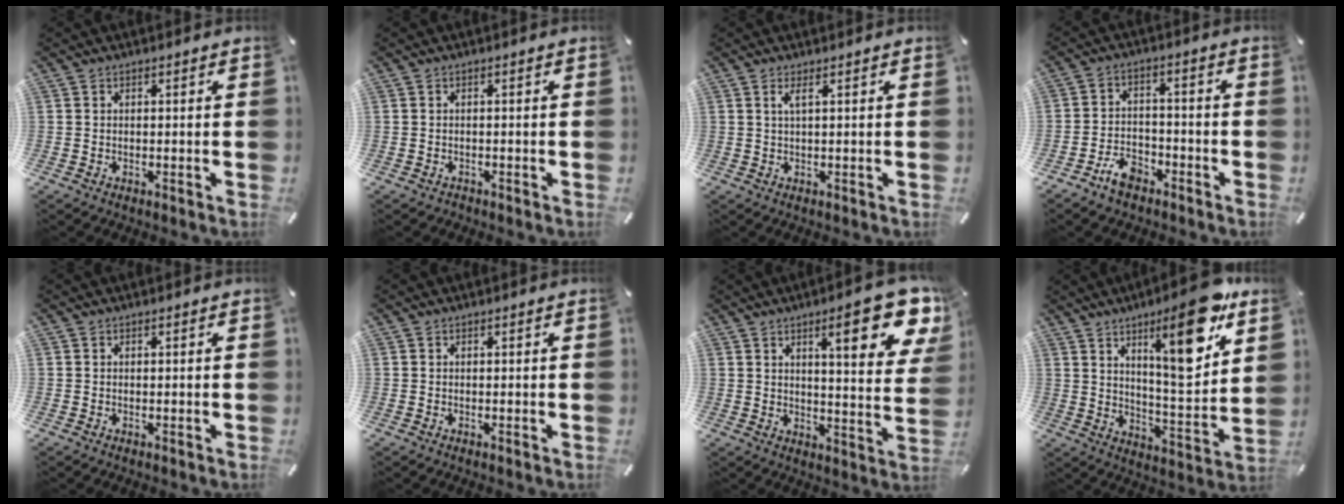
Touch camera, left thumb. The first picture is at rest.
{"total": 0.7, "force": [-0.5, 0.5, 0.0], "torque": [0.000, 0.004, -0.014]}
{"total": 2.1, "force": [0.8, 0.2, 1.9], "torque": [-0.040, 0.000, 0.012]}
{"total": 6.7, "force": [-4.7, 3.9, 2.7], "torque": [-0.048, 0.032, -0.088]}
{"total": 0.0}
{"total": 0.0}
{"total": 17.0, "force": [9.1, 4.3, 13.7], "torque": [-0.185, -0.049, 0.134]}
{"total": 17.9, "force": [10.1, 4.7, 14.0], "torque": [-0.203, -0.057, 0.152]}